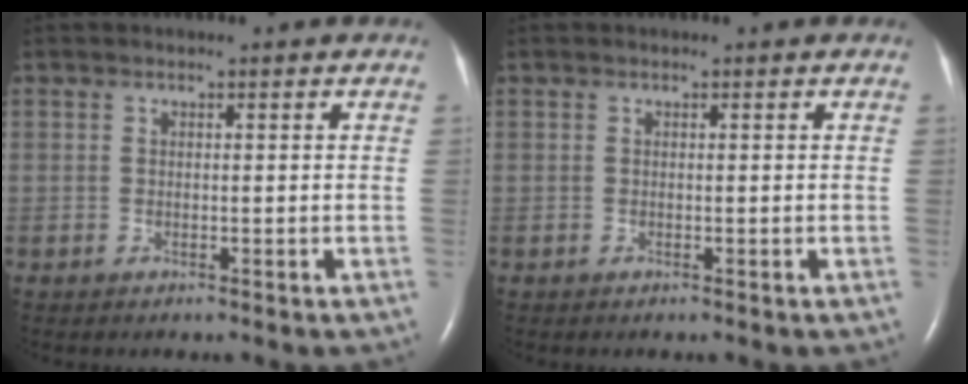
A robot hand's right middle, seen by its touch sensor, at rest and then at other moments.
{"total": 0.0}